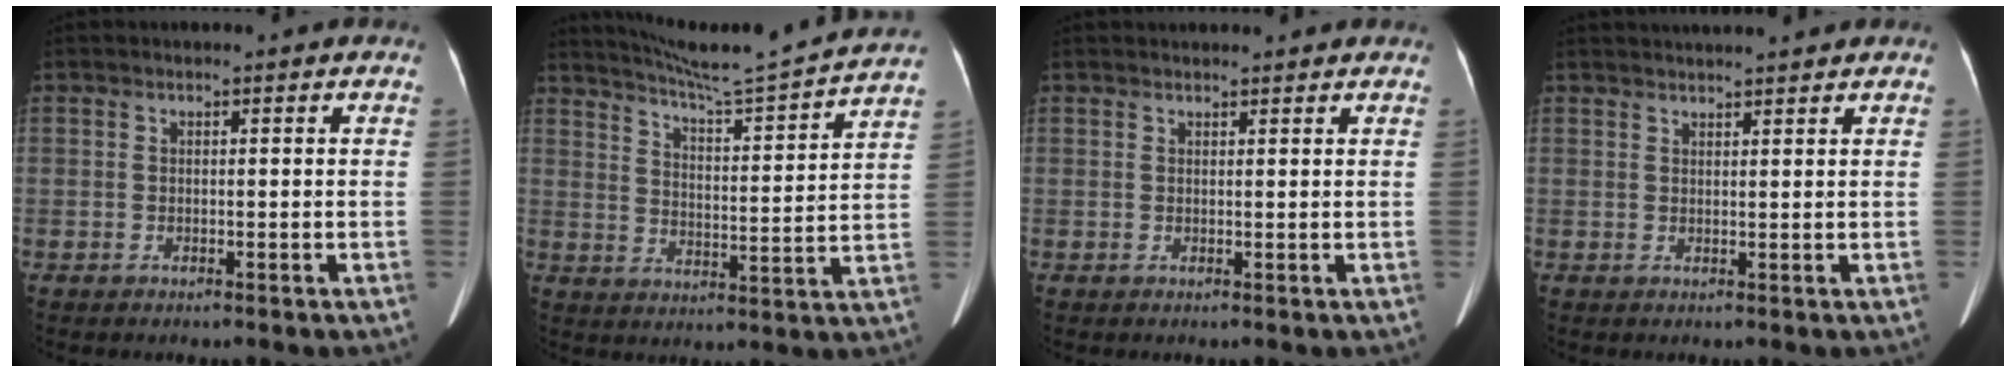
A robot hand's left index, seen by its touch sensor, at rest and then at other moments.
{"total": 16.9, "force": [15.7, -1.8, 5.9], "torque": [-0.109, -0.036, 0.218]}
{"total": 4.5, "force": [4.3, 0.7, 1.2], "torque": [-0.013, 0.025, 0.051]}
{"total": 7.9, "force": [7.3, 0.6, 2.8], "torque": [-0.041, 0.025, 0.095]}